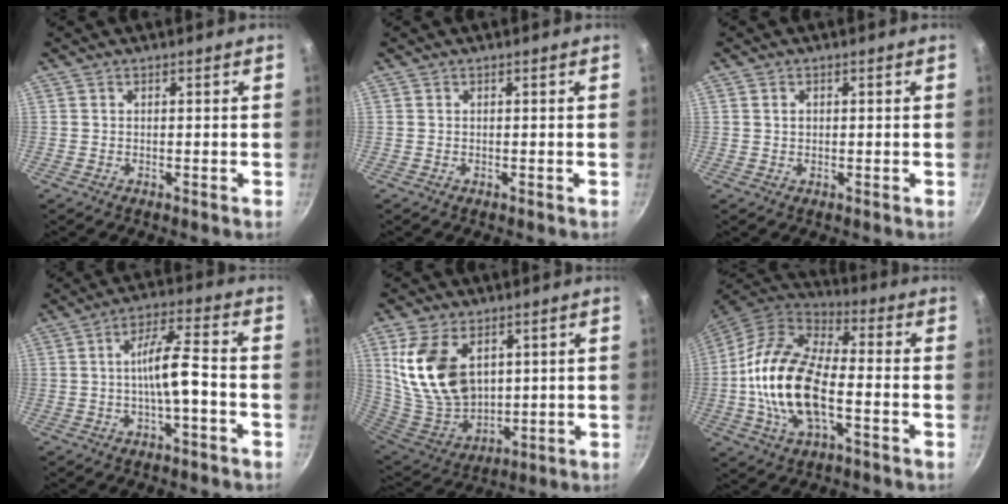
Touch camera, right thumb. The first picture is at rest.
{"total": 0.0}
{"total": 1.5, "force": [0.4, 1.2, 0.9], "torque": [-0.012, 0.004, 0.007]}
{"total": 8.0, "force": [-2.2, 1.9, 7.4], "torque": [-0.133, 0.036, -0.040]}
{"total": 17.8, "force": [5.5, 11.7, 12.2], "torque": [-0.209, -0.036, 0.123]}
{"total": 18.8, "force": [-3.0, 9.4, 16.0], "torque": [-0.298, 0.031, -0.069]}